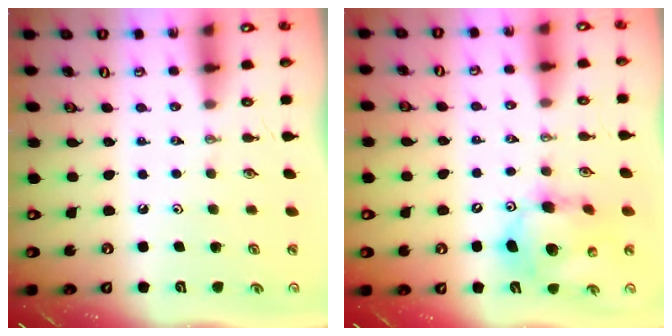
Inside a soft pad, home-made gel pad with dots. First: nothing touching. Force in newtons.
{"total": 13.7, "press": 13.4, "slide": 2.6}